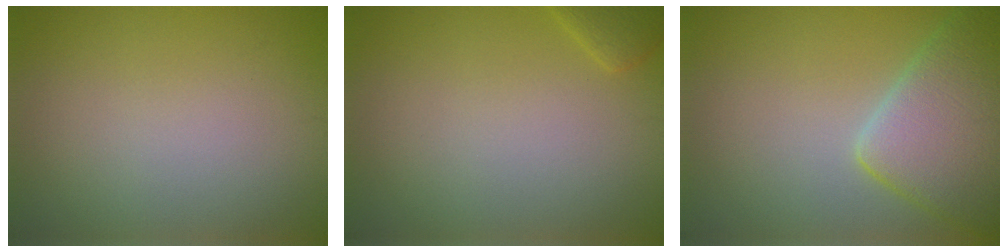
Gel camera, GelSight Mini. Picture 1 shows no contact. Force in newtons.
{"total": 1.3, "press": 1.3, "slide": 0.1}
{"total": 7.2, "press": 7.2, "slide": 0.5}